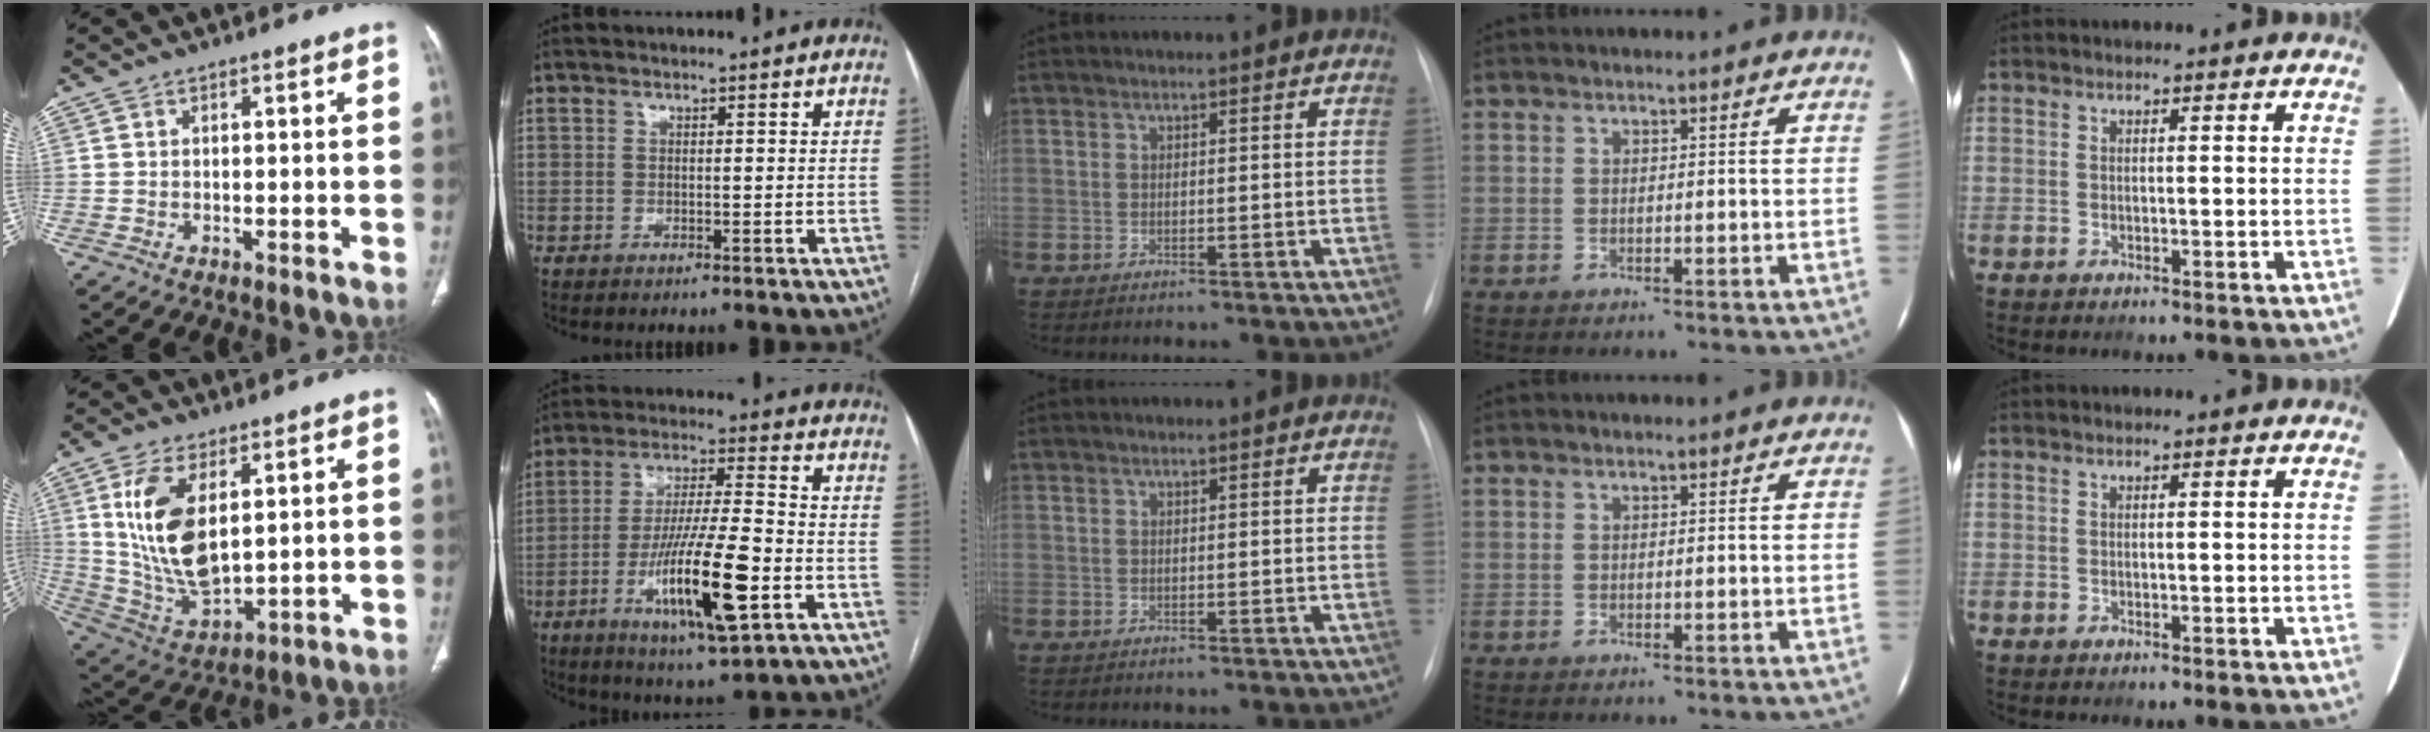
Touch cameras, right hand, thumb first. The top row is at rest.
{"thumb": {"total": 15.4, "force": [4.3, 7.6, 12.6], "torque": [-0.242, -0.025, 0.099]}, "index": {"total": 15.7, "force": [-5.4, 1.8, 14.7], "torque": [-0.275, -0.016, -0.088]}}